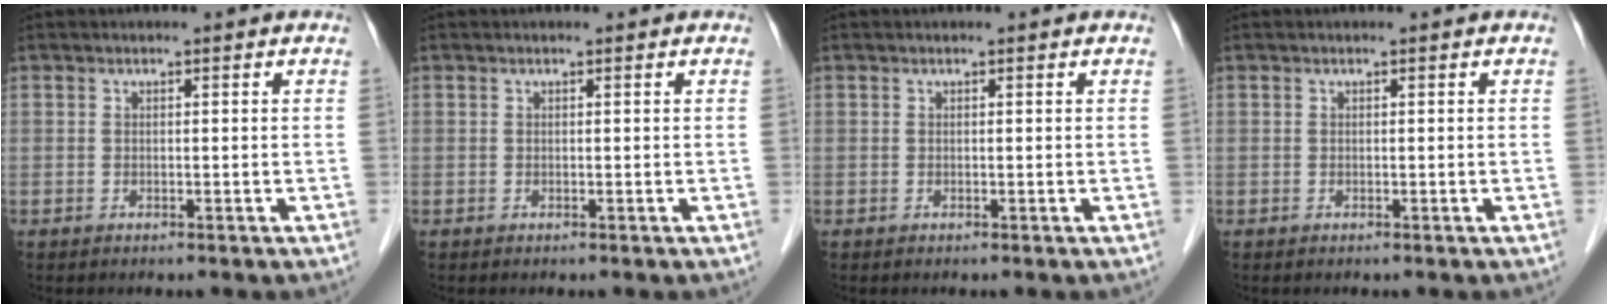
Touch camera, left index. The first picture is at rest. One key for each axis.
{"total": 0.0}
{"total": 0.0}
{"total": 0.0}